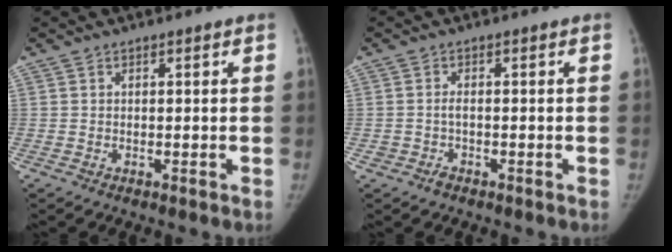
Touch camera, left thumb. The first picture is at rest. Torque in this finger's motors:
{"motor_torque": [-0.02, 0.02, 0.01, -0.01, 0.02]}